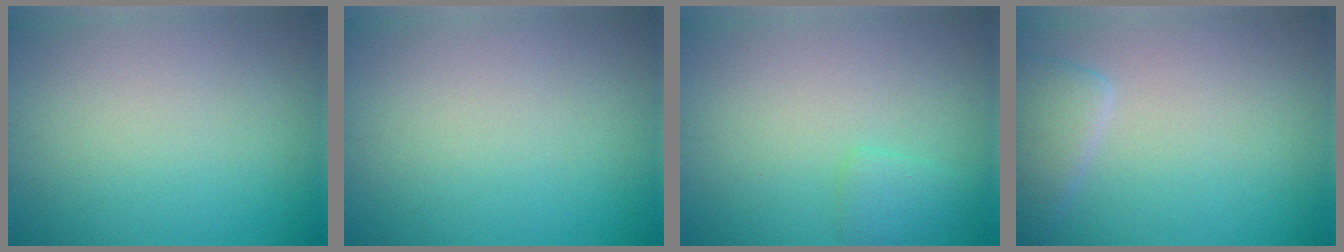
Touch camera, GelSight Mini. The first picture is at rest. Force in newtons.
{"total": 0.0}
{"total": 1.6, "press": 1.6, "slide": 0.1}
{"total": 2.9, "press": 2.9, "slide": 0.3}